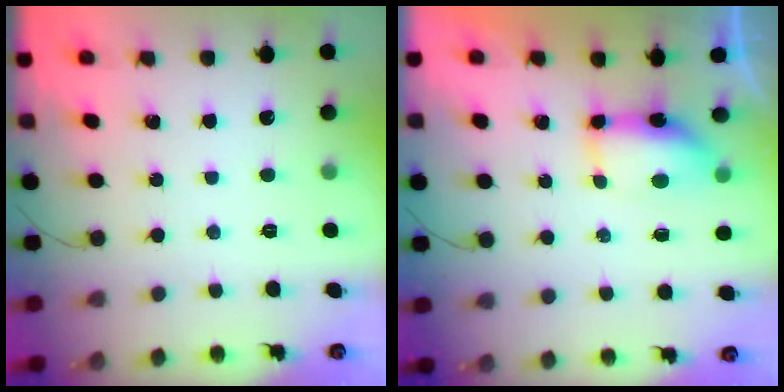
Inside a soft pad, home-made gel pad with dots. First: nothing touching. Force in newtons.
{"total": 6.7, "press": 6.6, "slide": 0.9}